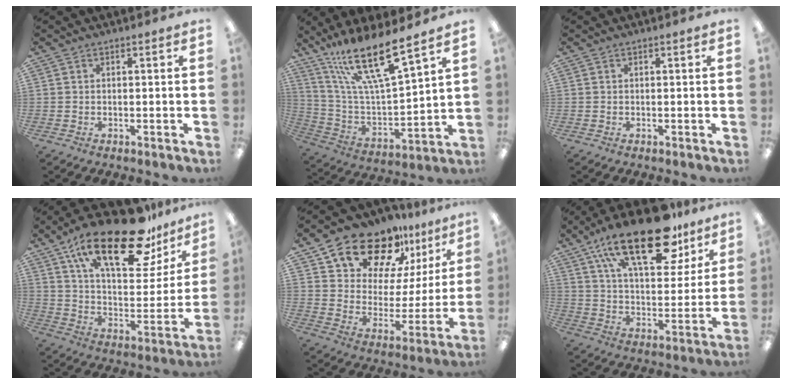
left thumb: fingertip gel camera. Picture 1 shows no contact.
{"total": 19.0, "force": [14.5, 3.6, 11.8], "torque": [-0.229, -0.095, 0.248]}
{"total": 0.0}
{"total": 26.6, "force": [16.9, 10.6, 17.6], "torque": [-0.277, -0.096, 0.283]}
{"total": 17.7, "force": [14.8, 8.0, 5.4], "torque": [-0.108, -0.114, 0.266]}
{"total": 26.0, "force": [16.2, 11.2, 17.0], "torque": [-0.277, -0.080, 0.272]}